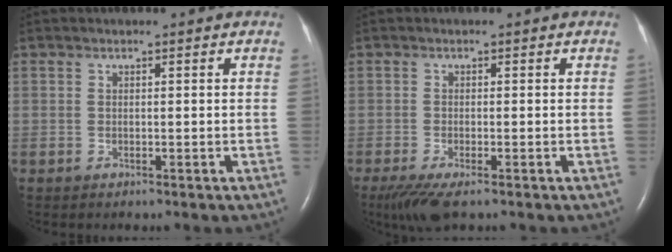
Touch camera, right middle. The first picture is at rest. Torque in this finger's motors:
{"motor_torque": [0.51, -0.41, 0.07, 0.04]}